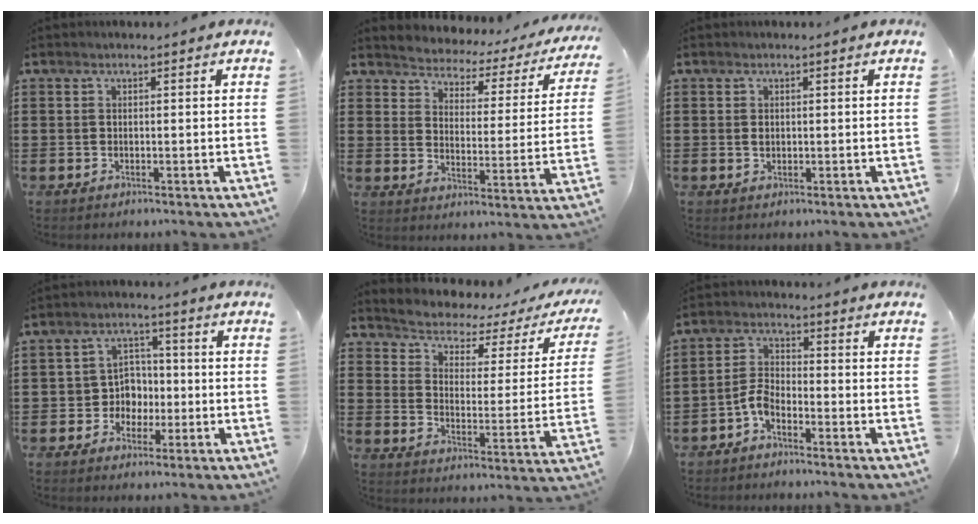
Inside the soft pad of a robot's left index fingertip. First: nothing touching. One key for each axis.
{"total": 2.2, "fx": 2.1, "fy": 0.6, "fz": -0.1, "tx": -0.019, "ty": -0.025, "tz": 0.024}
{"total": 0.9, "fx": 0.2, "fy": 0.6, "fz": 0.6, "tx": -0.014, "ty": 0.002, "tz": 0.004}
{"total": 4.8, "fx": -0.8, "fy": 4.6, "fz": 1.4, "tx": -0.045, "ty": 0.010, "tz": -0.018}
{"total": 2.6, "fx": 2.1, "fy": 1.1, "fz": 1.0, "tx": -0.039, "ty": -0.023, "tz": 0.024}
{"total": 3.8, "fx": -2.6, "fy": 1.5, "fz": 2.2, "tx": -0.064, "ty": 0.003, "tz": -0.058}